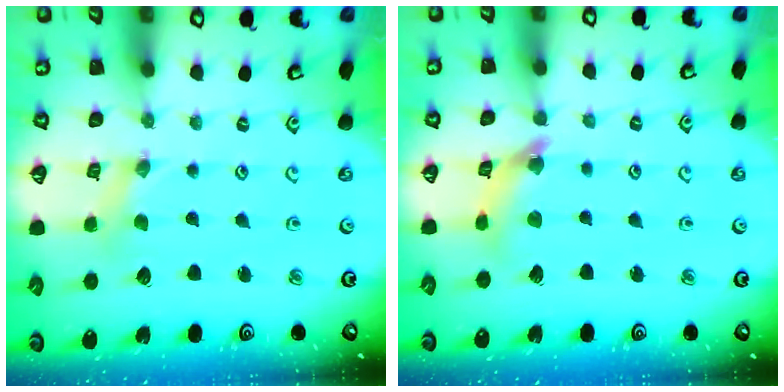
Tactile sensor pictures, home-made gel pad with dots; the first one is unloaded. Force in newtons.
{"total": 8.0, "press": 7.9, "slide": 0.8}